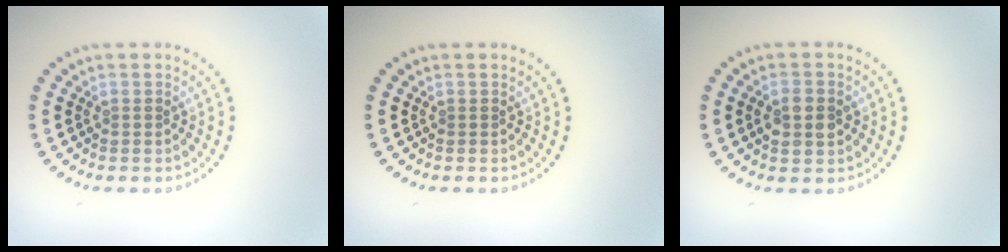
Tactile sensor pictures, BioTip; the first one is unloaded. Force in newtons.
{"total": 0.0}
{"total": 2.9, "press": 2.9, "slide": 0.1}